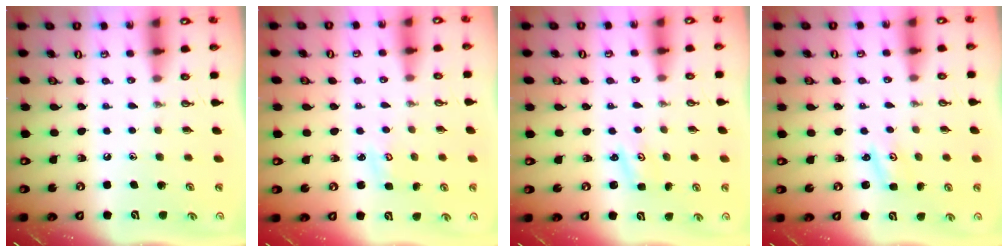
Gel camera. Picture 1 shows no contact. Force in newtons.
{"total": 2.6, "press": 2.6, "slide": 0.3}
{"total": 1.5, "press": 1.4, "slide": 0.2}
{"total": 1.5, "press": 1.5, "slide": 0.2}